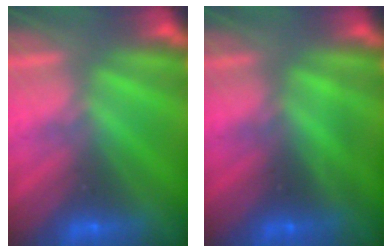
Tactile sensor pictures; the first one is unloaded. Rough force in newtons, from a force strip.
{"total": 1.7}